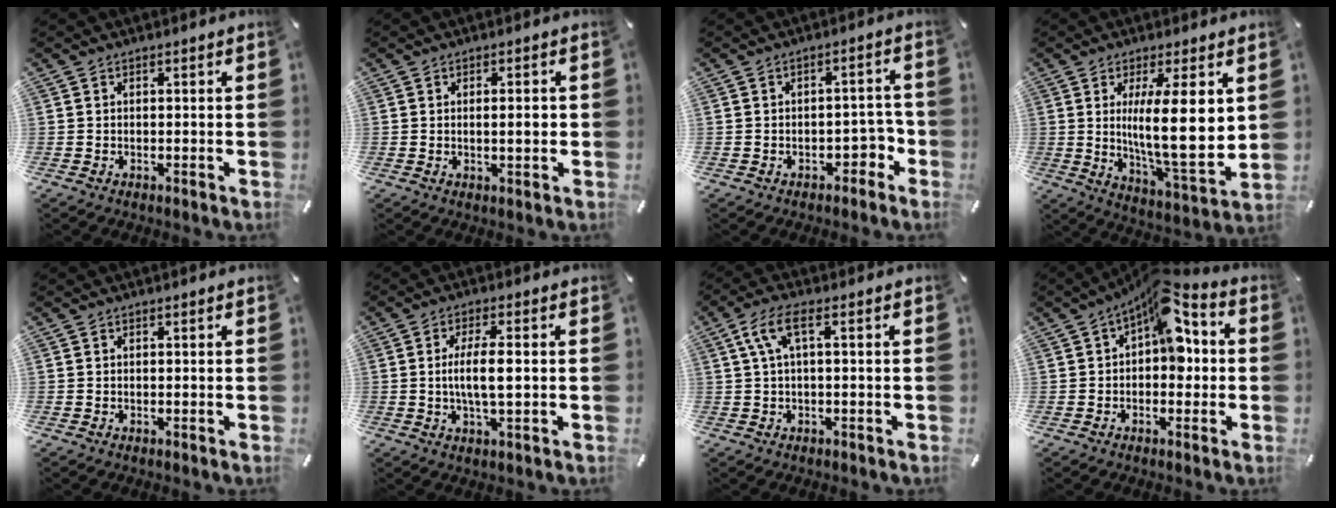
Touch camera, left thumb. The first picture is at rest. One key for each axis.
{"total": 3.2, "fx": 0.1, "fy": 0.9, "fz": 3.1, "tx": -0.048, "ty": -0.001, "tz": -0.003}
{"total": 5.7, "fx": -2.1, "fy": 3.7, "fz": 3.7, "tx": -0.044, "ty": 0.009, "tz": -0.038}
{"total": 17.0, "fx": 3.0, "fy": 4.3, "fz": 16.1, "tx": -0.270, "ty": -0.029, "tz": 0.037}
{"total": 0.0}
{"total": 7.7, "fx": 0.0, "fy": 1.9, "fz": 7.5, "tx": -0.149, "ty": -0.002, "tz": -0.006}
{"total": 6.4, "fx": 0.9, "fy": 2.2, "fz": 6.0, "tx": -0.118, "ty": 0.005, "tz": 0.016}
{"total": 11.5, "fx": 3.1, "fy": 6.4, "fz": 9.1, "tx": -0.117, "ty": -0.022, "tz": 0.048}